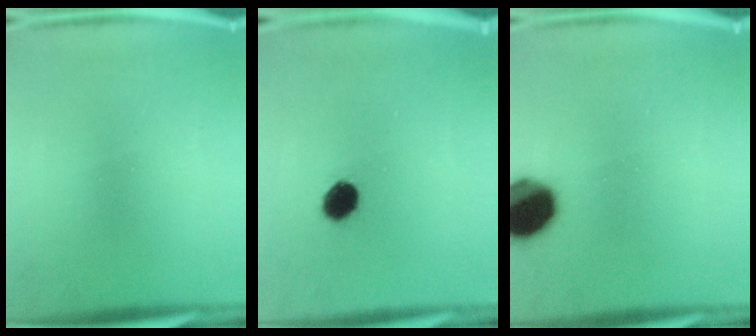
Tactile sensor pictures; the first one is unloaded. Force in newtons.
{"total": 5.9}
{"total": 15.0}